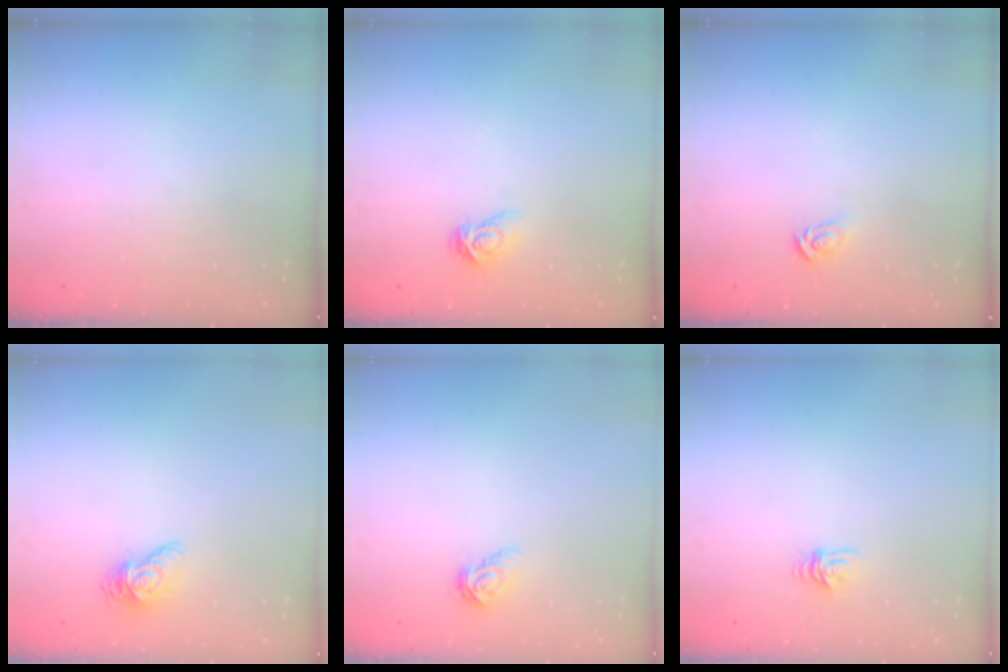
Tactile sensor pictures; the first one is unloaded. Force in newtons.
{"total": 3.8, "press": 3.8, "slide": 0.2}
{"total": 2.8, "press": 2.8, "slide": 0.2}
{"total": 8.4, "press": 8.4, "slide": 0.3}
{"total": 5.6, "press": 5.6, "slide": 0.4}
{"total": 4.2, "press": 4.2, "slide": 0.5}